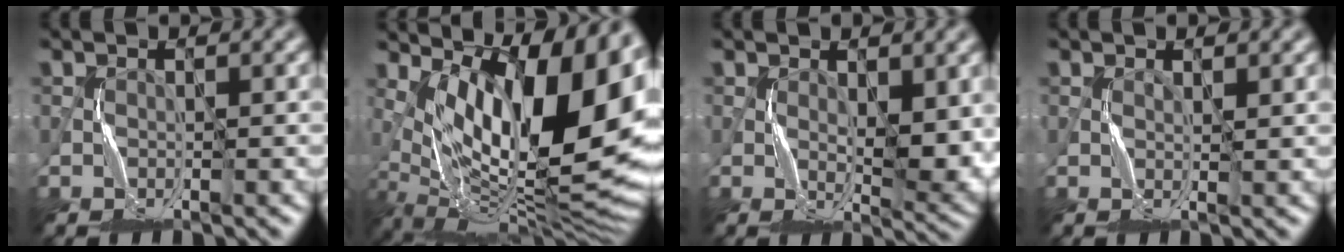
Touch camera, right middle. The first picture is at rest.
{"total": 17.0, "force": [2.2, 6.7, 15.5], "torque": [-0.219, 0.009, 0.044]}
{"total": 4.1, "force": [0.7, 1.6, 3.7], "torque": [-0.062, -0.008, 0.017]}
{"total": 0.8, "force": [0.4, 0.1, 0.7], "torque": [-0.013, -0.001, 0.009]}